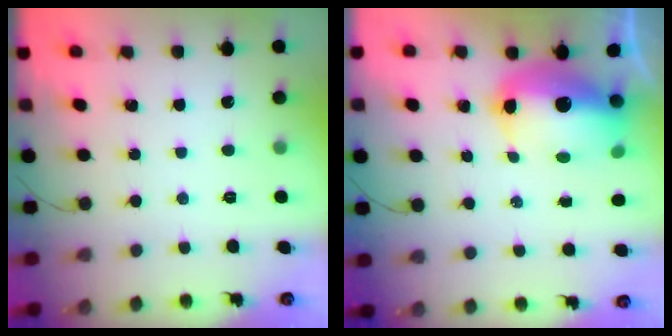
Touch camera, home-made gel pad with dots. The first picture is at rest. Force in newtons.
{"total": 11.6, "press": 11.4, "slide": 2.2}